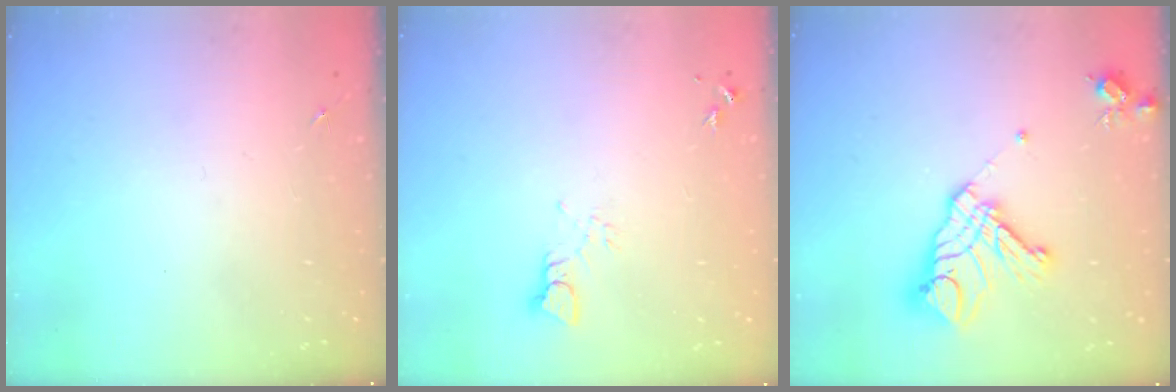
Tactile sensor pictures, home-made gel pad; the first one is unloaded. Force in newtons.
{"total": 3.2, "press": 3.1, "slide": 0.4}
{"total": 17.6, "press": 17.5, "slide": 1.9}